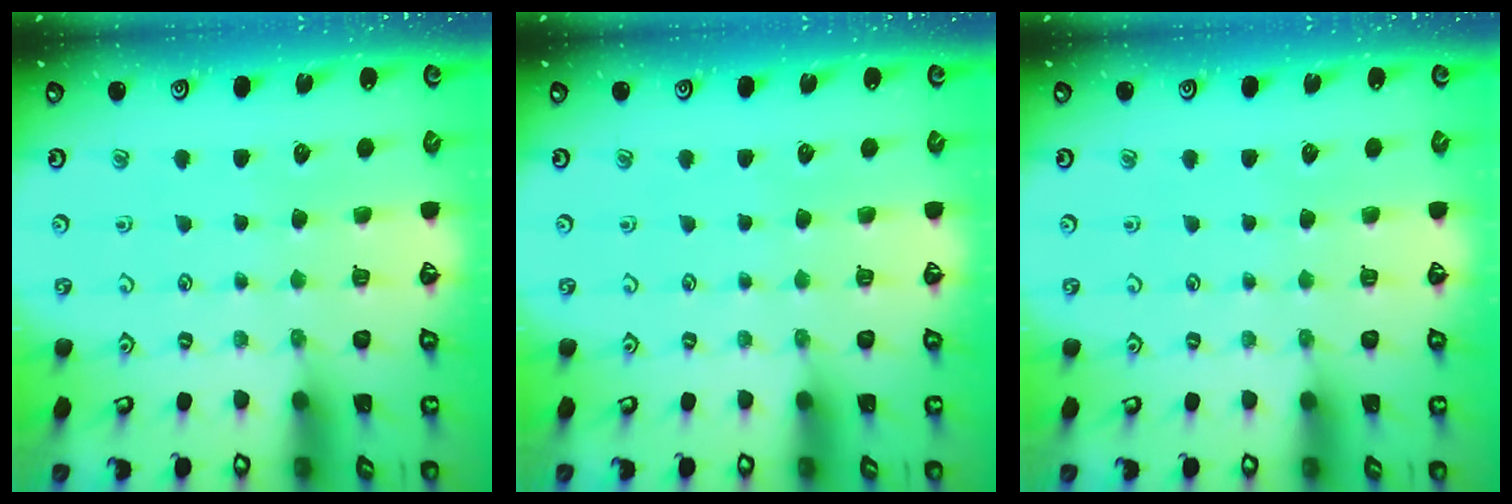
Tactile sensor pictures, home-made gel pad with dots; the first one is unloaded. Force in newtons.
{"total": 0.0}
{"total": 0.0}